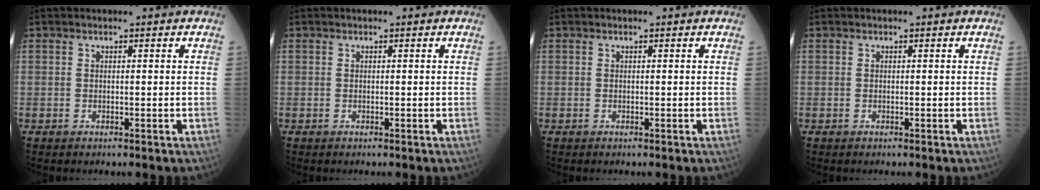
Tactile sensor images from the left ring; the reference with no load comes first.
{"total": 0.0}
{"total": 0.0}
{"total": 0.0}